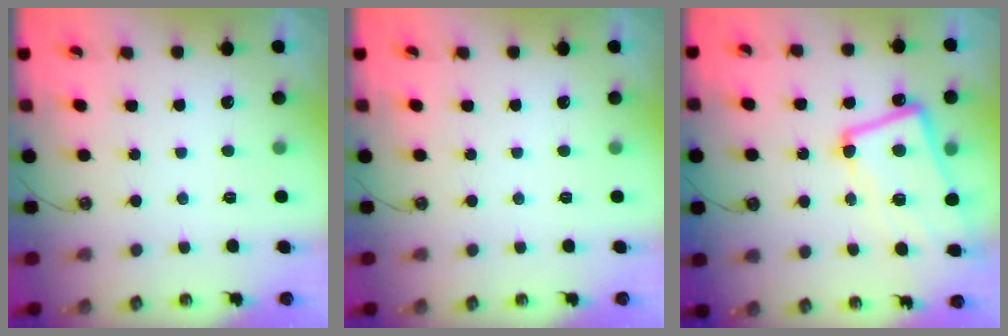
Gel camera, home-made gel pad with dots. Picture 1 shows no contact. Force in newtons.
{"total": 0.0}
{"total": 7.4, "press": 7.2, "slide": 1.8}